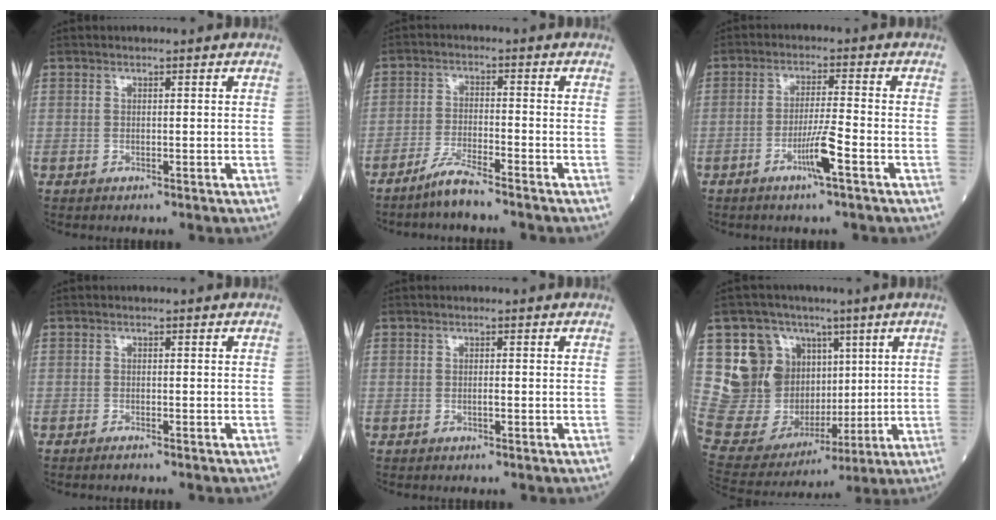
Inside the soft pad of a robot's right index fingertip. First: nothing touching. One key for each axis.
{"total": 4.5, "fx": -3.9, "fy": -0.2, "fz": 2.3, "tx": -0.050, "ty": -0.013, "tz": -0.080}
{"total": 5.2, "fx": -2.5, "fy": -0.5, "fz": 4.5, "tx": -0.085, "ty": -0.007, "tz": -0.049}
{"total": 0.9, "fx": -0.8, "fy": -0.1, "fz": 0.4, "tx": -0.012, "ty": -0.002, "tz": -0.012}
{"total": 0.6, "fx": -0.3, "fy": 0.0, "fz": 0.5, "tx": -0.010, "ty": 0.001, "tz": -0.005}
{"total": 15.6, "fx": 5.9, "fy": 12.5, "fz": 7.1, "tx": -0.155, "ty": 0.046, "tz": 0.135}